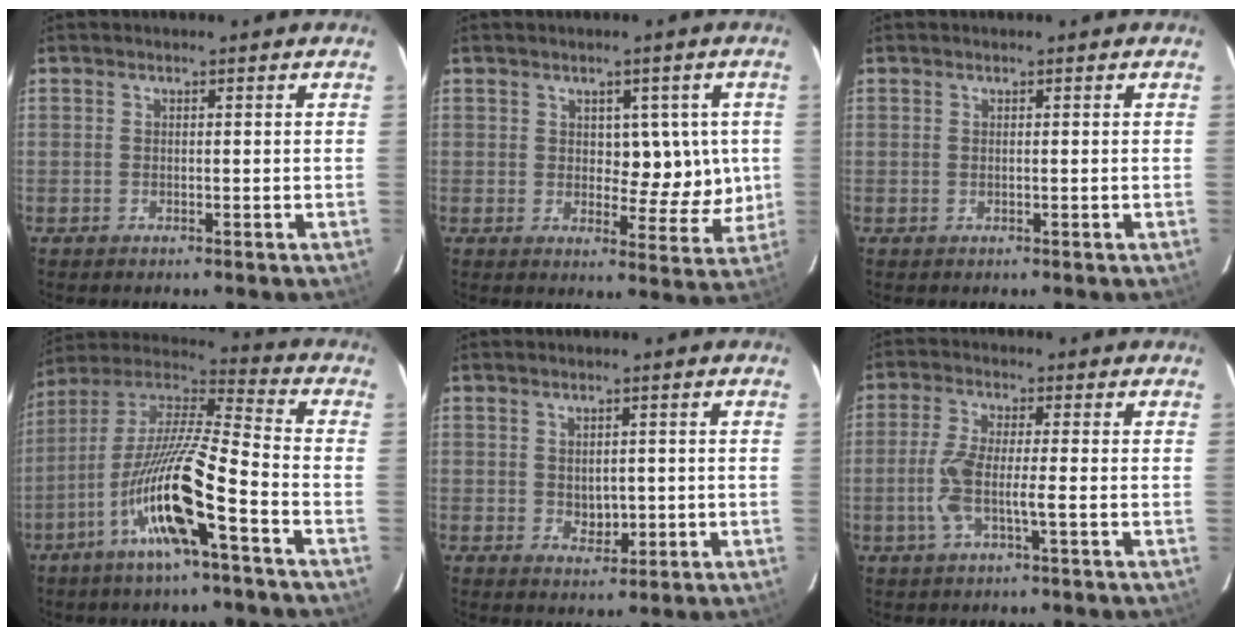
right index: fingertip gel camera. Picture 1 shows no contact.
{"total": 7.0, "force": [1.2, 4.3, 5.4], "torque": [-0.048, 0.010, 0.024]}
{"total": 0.0}
{"total": 16.3, "force": [-7.0, 0.9, 14.7], "torque": [-0.292, -0.003, -0.133]}
{"total": 2.9, "force": [-0.1, 2.0, 2.2], "torque": [-0.030, -0.004, 0.008]}
{"total": 5.5, "force": [-1.4, 0.4, 5.3], "torque": [-0.117, 0.004, -0.028]}